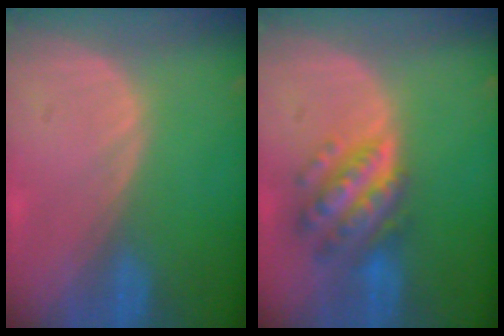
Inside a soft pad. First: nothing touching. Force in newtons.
{"total": 7.6, "press": 7.6, "slide": 0.6}